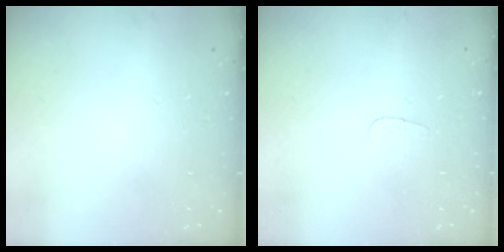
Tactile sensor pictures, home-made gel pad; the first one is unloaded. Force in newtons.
{"total": 2.8, "press": 2.8, "slide": 0.3}